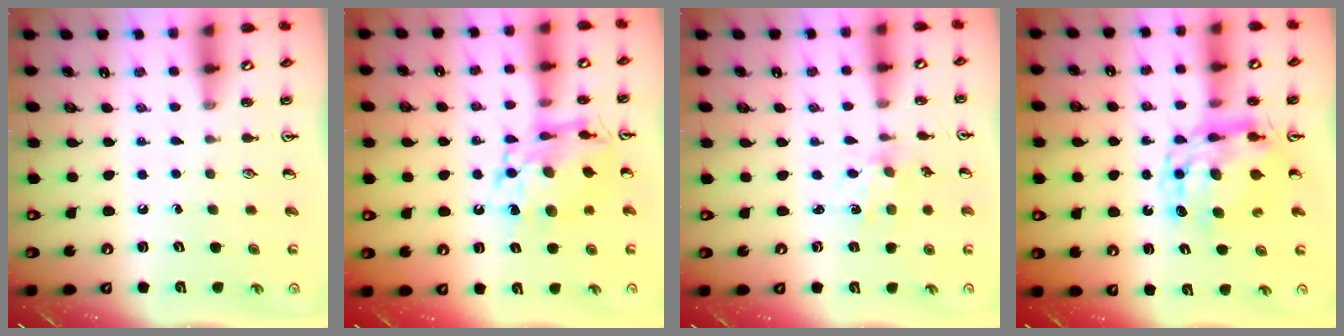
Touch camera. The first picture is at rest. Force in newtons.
{"total": 13.1, "press": 13.0, "slide": 1.4}
{"total": 1.9, "press": 1.8, "slide": 0.5}
{"total": 11.2, "press": 11.1, "slide": 1.2}